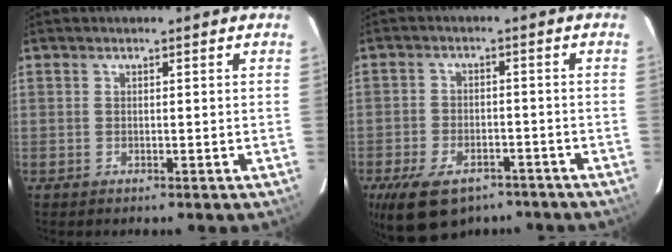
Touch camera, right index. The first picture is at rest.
{"total": 13.5, "force": [-9.0, 7.3, 6.9], "torque": [-0.160, -0.009, -0.140]}